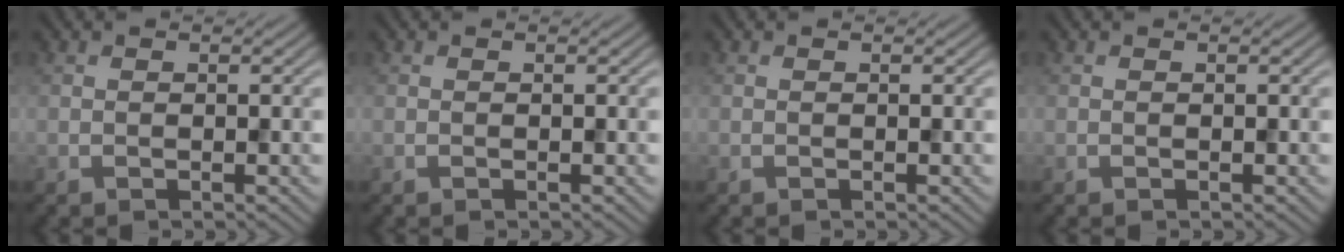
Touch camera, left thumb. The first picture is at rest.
{"total": 0.0}
{"total": 0.0}
{"total": 0.0}